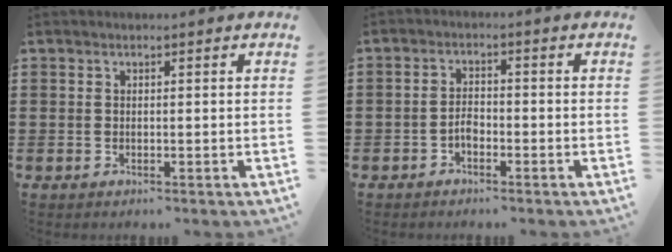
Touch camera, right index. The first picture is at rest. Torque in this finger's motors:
{"motor_torque": [2.14, 0.00, 0.01, -0.04]}